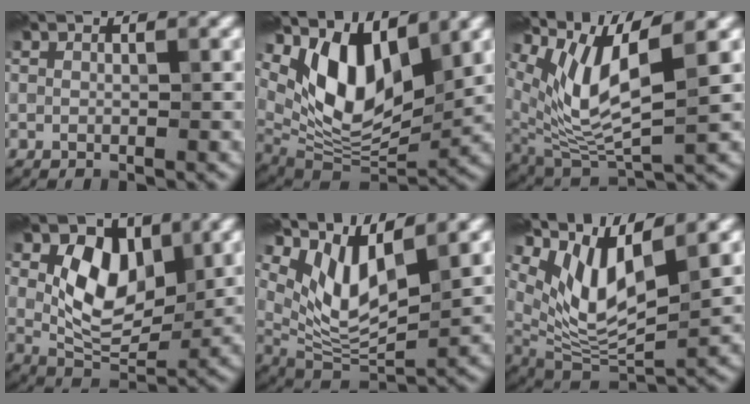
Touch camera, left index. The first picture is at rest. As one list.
[{"total": 9.2, "force": [4.1, 4.4, 7.0], "torque": [-0.127, -0.020, 0.073]}, {"total": 8.2, "force": [3.5, 2.3, 7.1], "torque": [-0.150, -0.007, 0.074]}, {"total": 7.5, "force": [2.1, 4.7, 5.5], "torque": [-0.094, -0.005, 0.036]}, {"total": 6.8, "force": [3.7, 2.6, 5.1], "torque": [-0.106, -0.016, 0.078]}, {"total": 8.1, "force": [4.3, 2.7, 6.3], "torque": [-0.130, -0.009, 0.088]}]